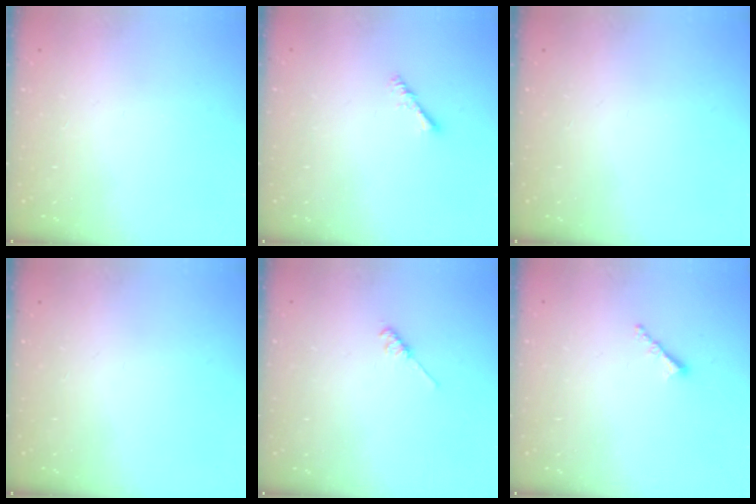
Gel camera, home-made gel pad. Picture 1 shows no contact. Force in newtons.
{"total": 2.4, "press": 2.4, "slide": 0.3}
{"total": 0.0}
{"total": 0.0}
{"total": 3.3, "press": 3.2, "slide": 0.5}
{"total": 1.8, "press": 1.7, "slide": 0.5}